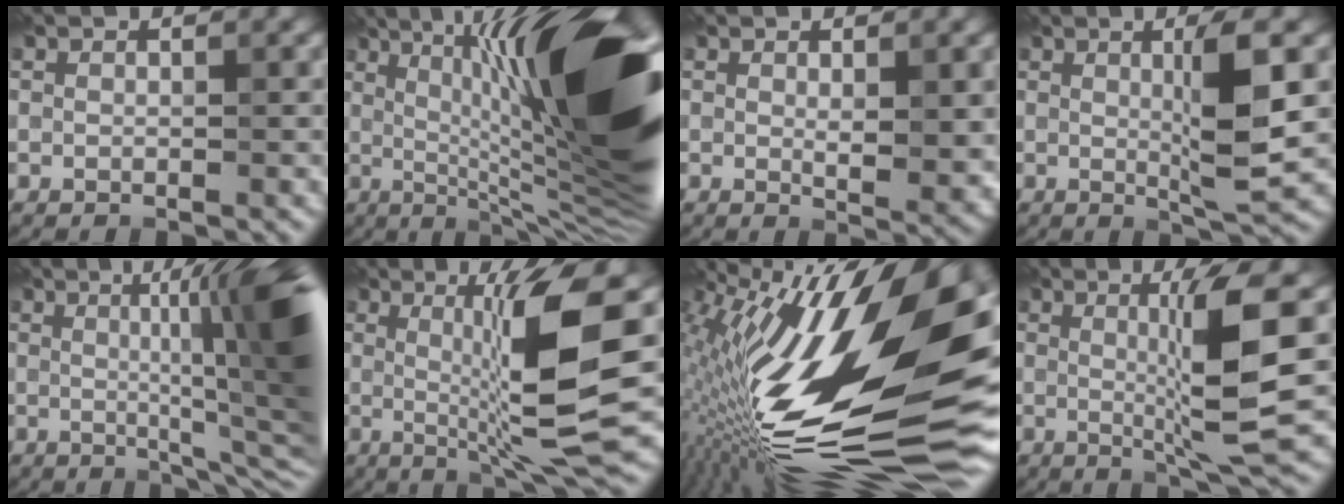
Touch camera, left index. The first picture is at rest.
{"total": 17.9, "force": [3.1, 3.6, 17.2], "torque": [-0.235, 0.018, 0.055]}
{"total": 2.9, "force": [0.5, 0.7, 2.8], "torque": [-0.041, -0.009, 0.011]}
{"total": 5.4, "force": [0.7, 0.7, 5.4], "torque": [-0.085, -0.005, 0.014]}
{"total": 14.5, "force": [1.8, 3.5, 13.9], "torque": [-0.130, 0.020, 0.021]}
{"total": 10.5, "force": [0.7, 1.4, 10.4], "torque": [-0.148, -0.009, 0.020]}
{"total": 20.7, "force": [0.1, 6.9, 19.5], "torque": [-0.312, -0.009, -0.017]}
{"total": 7.6, "force": [0.6, 0.8, 7.5], "torque": [-0.117, -0.007, 0.017]}